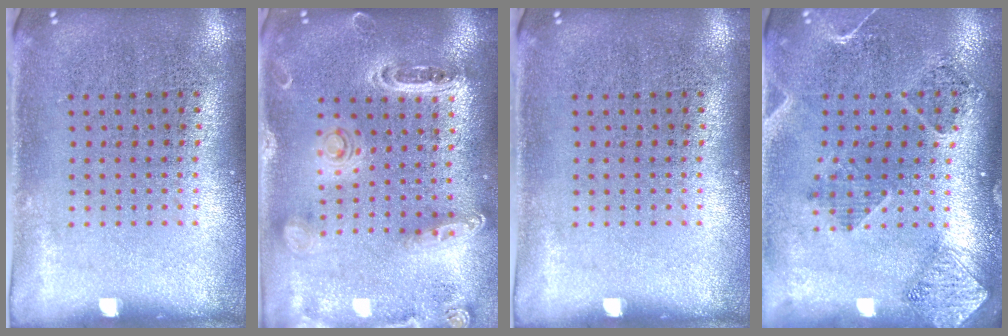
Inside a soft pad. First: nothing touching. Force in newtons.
{"total": 1.3, "press": 1.3, "slide": 0.1}
{"total": 0.0}
{"total": 1.5, "press": 1.4, "slide": 0.5}